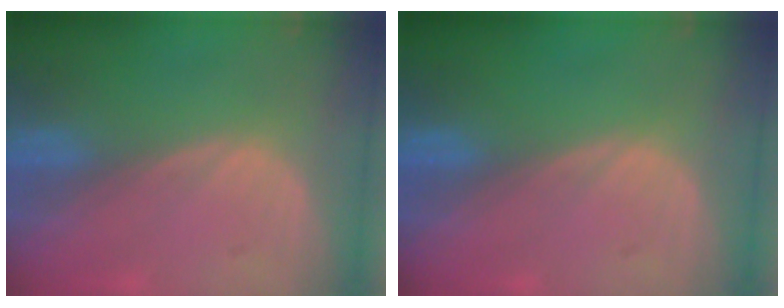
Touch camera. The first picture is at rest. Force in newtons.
{"total": 0.0}